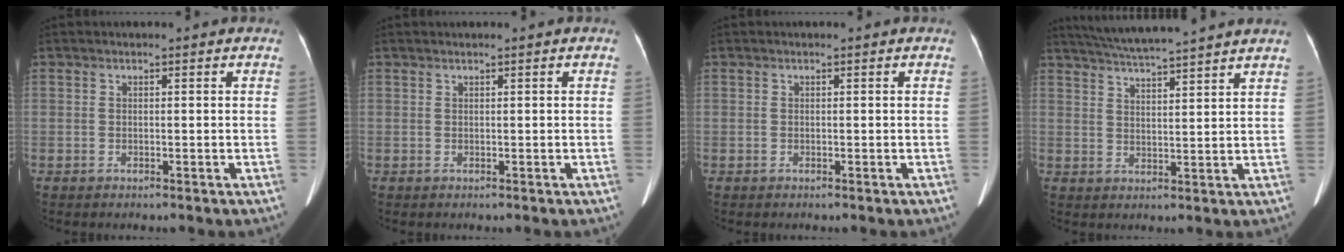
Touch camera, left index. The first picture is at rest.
{"total": 0.0}
{"total": 0.0}
{"total": 12.4, "force": [11.2, -1.0, 5.2], "torque": [-0.096, 0.020, 0.163]}